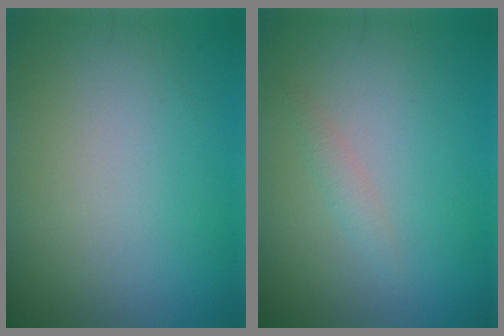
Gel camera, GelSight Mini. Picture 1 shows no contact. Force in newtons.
{"total": 1.0, "press": 1.0, "slide": 0.0}